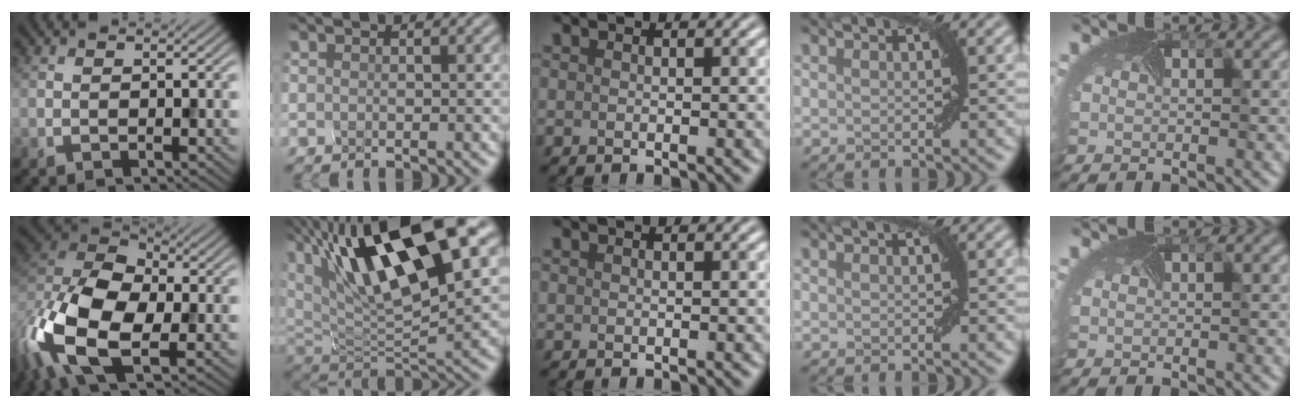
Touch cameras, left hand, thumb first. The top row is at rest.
{"thumb": {"total": 17.4, "force": [-4.8, 9.9, 13.5], "torque": [-0.314, -0.018, -0.099]}, "index": {"total": 13.8, "force": [6.5, 4.4, 11.3], "torque": [-0.203, 0.014, 0.118]}}